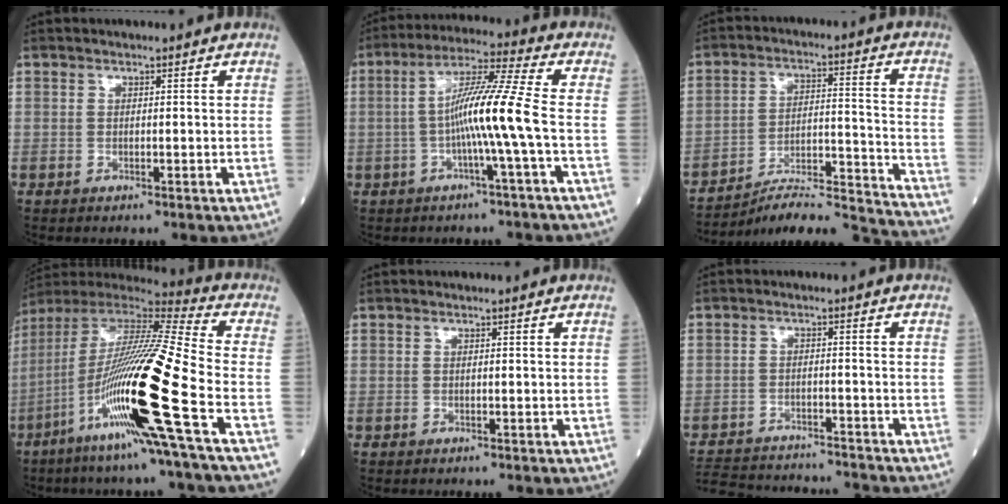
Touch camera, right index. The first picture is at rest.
{"total": 9.6, "force": [-1.8, -1.8, 9.2], "torque": [-0.170, 0.012, -0.037]}
{"total": 19.5, "force": [-18.8, -1.2, 5.2], "torque": [-0.064, 0.009, -0.277]}
{"total": 23.4, "force": [-8.4, -0.9, 21.8], "torque": [-0.432, -0.042, -0.171]}
{"total": 0.0}
{"total": 14.7, "force": [-14.0, 2.6, 3.6], "torque": [-0.076, 0.005, -0.199]}